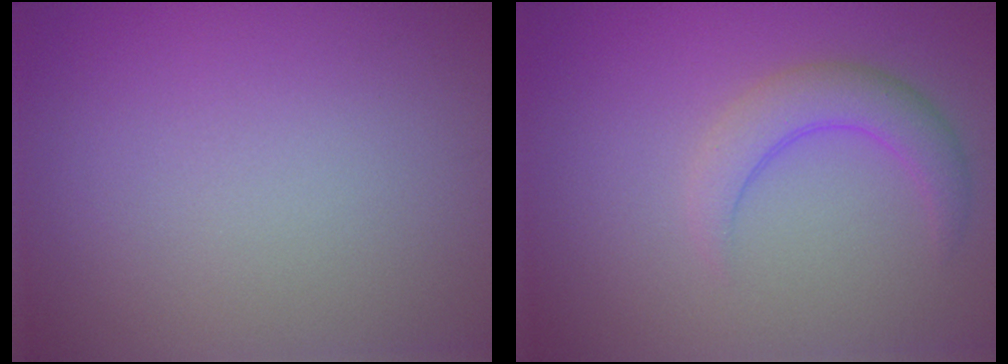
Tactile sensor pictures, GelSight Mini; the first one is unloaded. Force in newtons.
{"total": 3.0, "press": 2.9, "slide": 0.2}